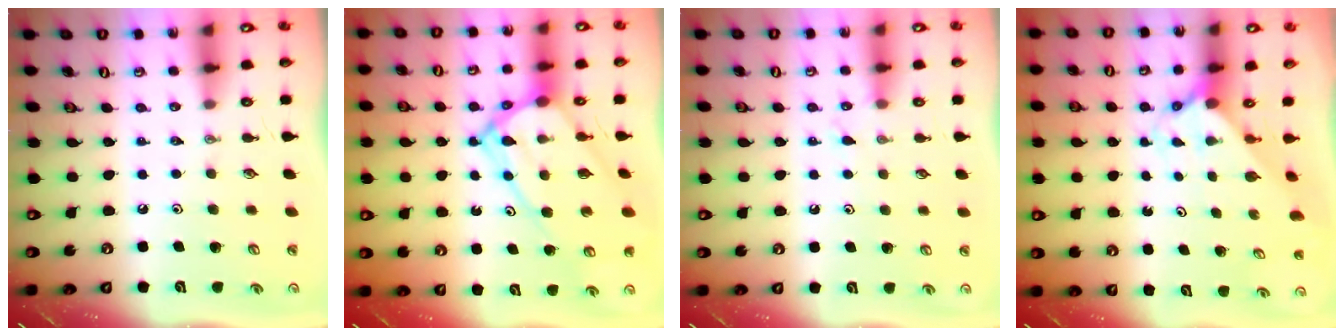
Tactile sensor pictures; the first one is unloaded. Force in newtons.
{"total": 15.7, "press": 15.6, "slide": 1.4}
{"total": 6.0, "press": 6.0, "slide": 0.7}
{"total": 1.6, "press": 1.6, "slide": 0.1}